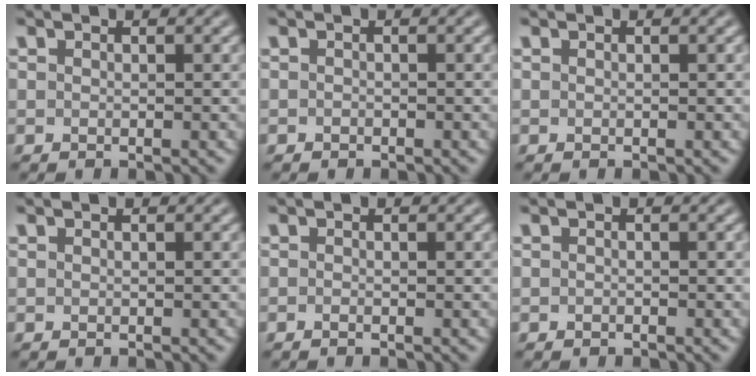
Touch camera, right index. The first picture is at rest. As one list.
[{"total": 0.6, "force": [-0.6, -0.2, -0.2], "torque": [0.004, -0.010, -0.005]}, {"total": 0.0}, {"total": 0.0}, {"total": 0.8, "force": [-0.5, -0.5, 0.1], "torque": [0.001, -0.002, -0.010]}, {"total": 0.6, "force": [-0.5, -0.3, -0.1], "torque": [0.000, -0.007, -0.004]}]